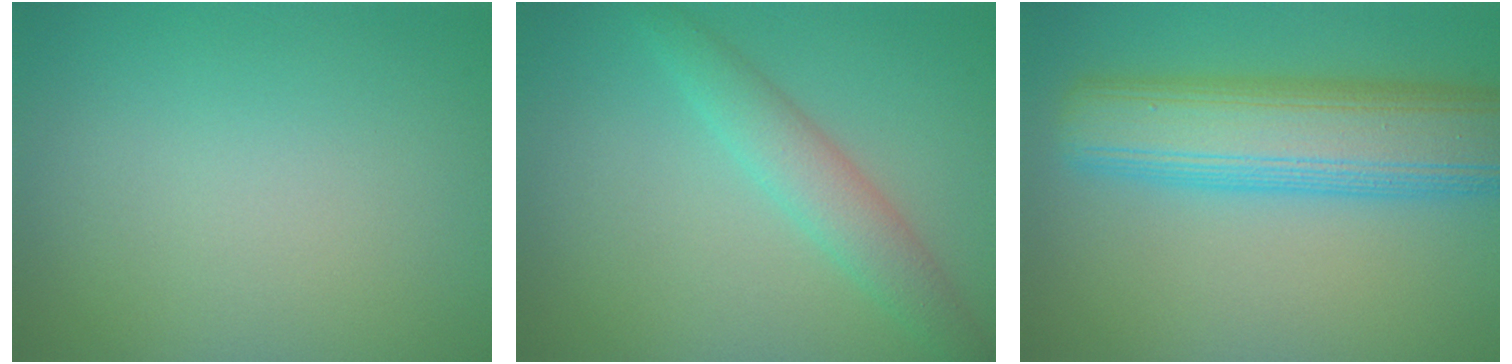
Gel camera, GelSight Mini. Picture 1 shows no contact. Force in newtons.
{"total": 3.2, "press": 3.2, "slide": 0.0}
{"total": 10.1, "press": 10.0, "slide": 0.4}